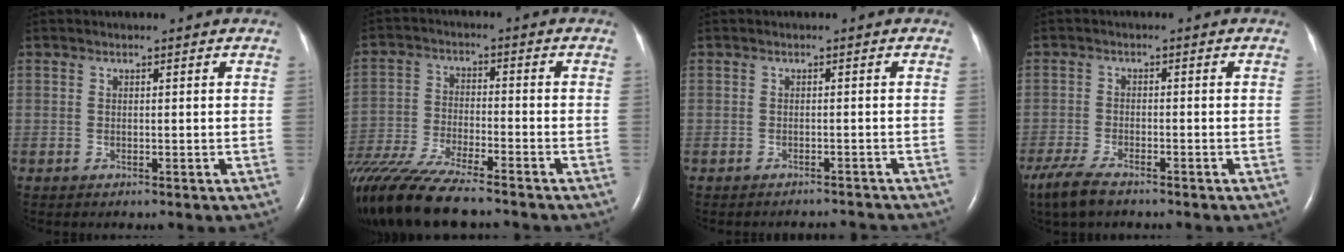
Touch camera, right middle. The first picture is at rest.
{"total": 15.9, "force": [-13.2, 2.0, 8.6], "torque": [-0.181, -0.044, -0.235]}
{"total": 3.7, "force": [-3.7, 0.4, 0.0], "torque": [0.000, -0.005, -0.044]}
{"total": 6.0, "force": [-4.6, 1.5, 3.5], "torque": [-0.077, -0.014, -0.082]}